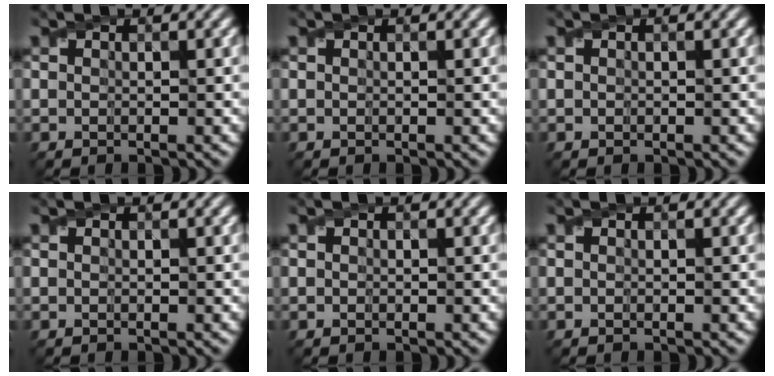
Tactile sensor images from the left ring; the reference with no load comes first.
{"total": 0.0}
{"total": 0.0}
{"total": 0.0}
{"total": 0.0}
{"total": 0.0}